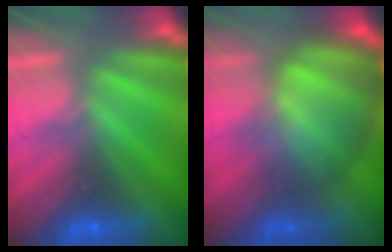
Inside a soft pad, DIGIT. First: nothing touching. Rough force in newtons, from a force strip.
{"total": 8.0}